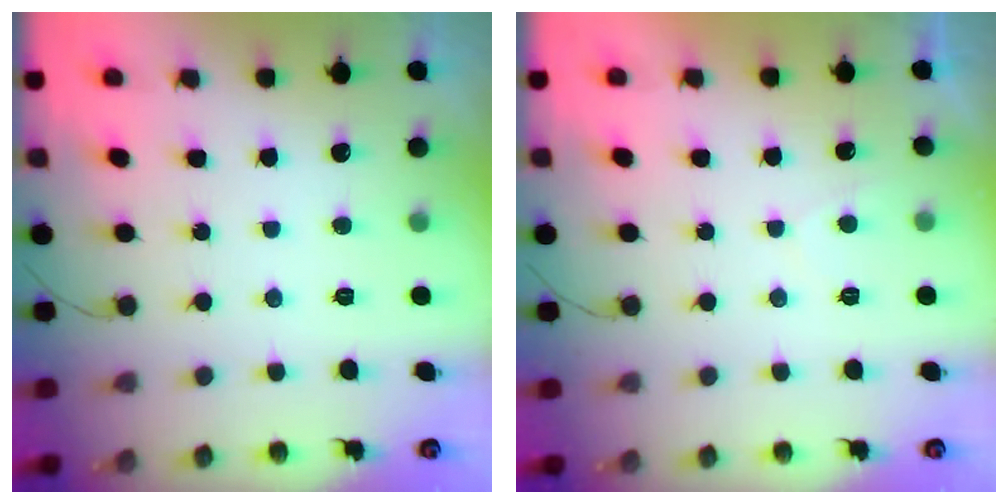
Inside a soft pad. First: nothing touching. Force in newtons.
{"total": 0.8, "press": 0.6, "slide": 0.6}